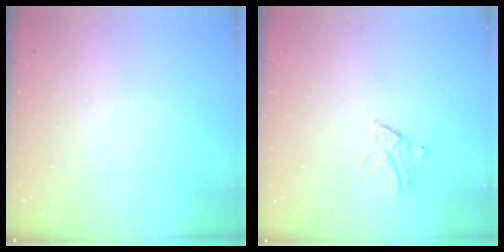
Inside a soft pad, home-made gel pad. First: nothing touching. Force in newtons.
{"total": 3.0, "press": 3.0, "slide": 0.2}